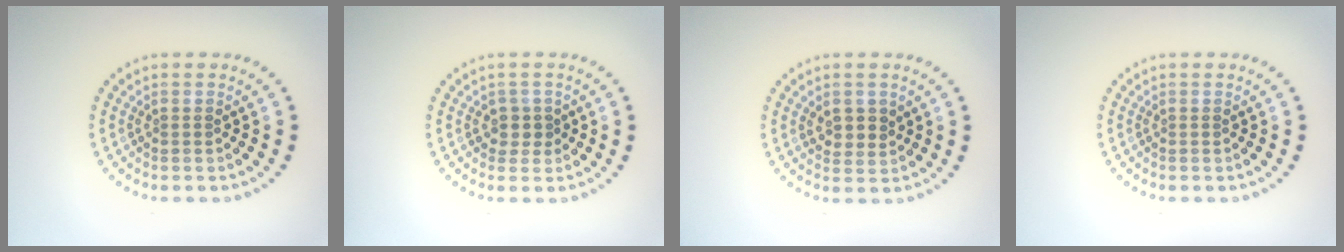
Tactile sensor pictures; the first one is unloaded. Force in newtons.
{"total": 1.6, "press": 1.3, "slide": 1.0}
{"total": 2.0, "press": 1.9, "slide": 0.7}
{"total": 0.0}